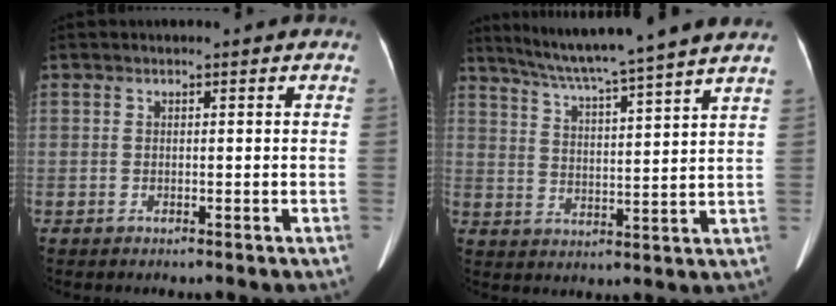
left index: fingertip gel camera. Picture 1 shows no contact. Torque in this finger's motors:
{"motor_torque": [0.69, -1.18, 0.04, 0.13]}